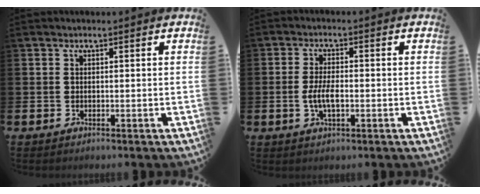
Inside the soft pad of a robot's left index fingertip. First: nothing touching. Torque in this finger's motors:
{"motor_torque": [0.51, 0.09, 0.11, 0.17]}